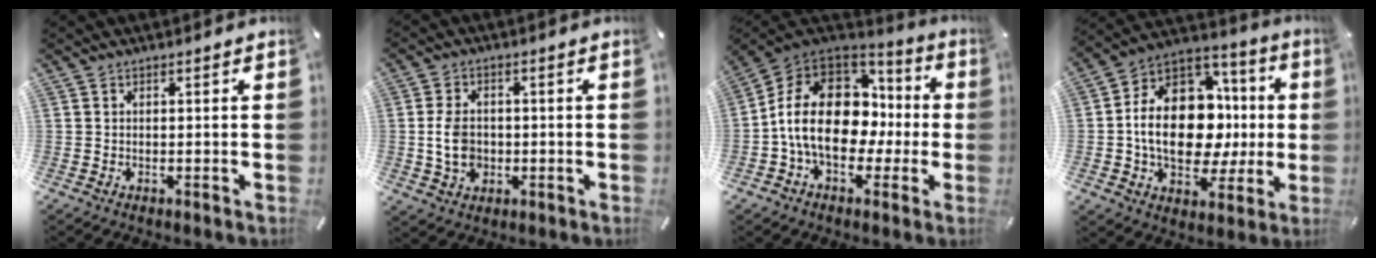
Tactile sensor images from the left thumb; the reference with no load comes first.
{"total": 7.7, "force": [-0.8, 5.8, 4.9], "torque": [-0.107, 0.003, -0.015]}
{"total": 17.9, "force": [-1.4, 13.4, 11.8], "torque": [-0.226, 0.013, -0.017]}
{"total": 21.5, "force": [-1.0, 15.5, 14.8], "torque": [-0.262, -0.002, -0.008]}